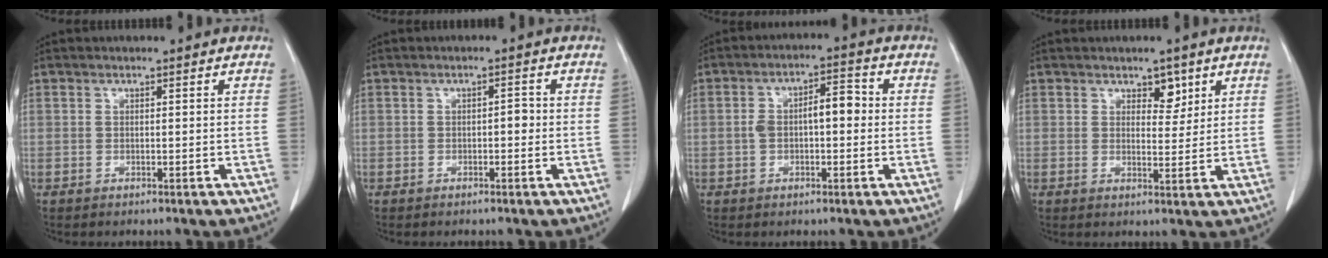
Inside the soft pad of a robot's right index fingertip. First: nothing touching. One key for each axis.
{"total": 1.4, "fx": -0.3, "fy": 0.6, "fz": 1.2, "tx": -0.013, "ty": 0.005, "tz": -0.005}
{"total": 6.3, "fx": 0.0, "fy": 2.6, "fz": 5.7, "tx": -0.109, "ty": 0.032, "tz": -0.001}
{"total": 3.2, "fx": 2.0, "fy": 1.7, "fz": 1.8, "tx": -0.019, "ty": -0.003, "tz": 0.032}